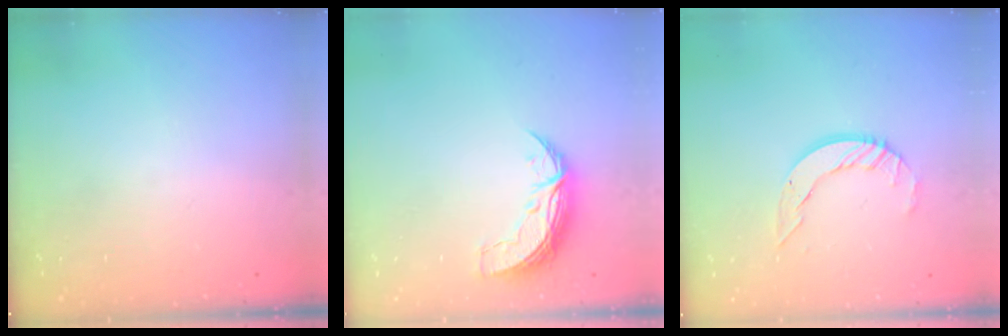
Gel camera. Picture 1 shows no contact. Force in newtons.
{"total": 7.5, "press": 7.5, "slide": 0.5}
{"total": 8.3, "press": 8.3, "slide": 0.7}